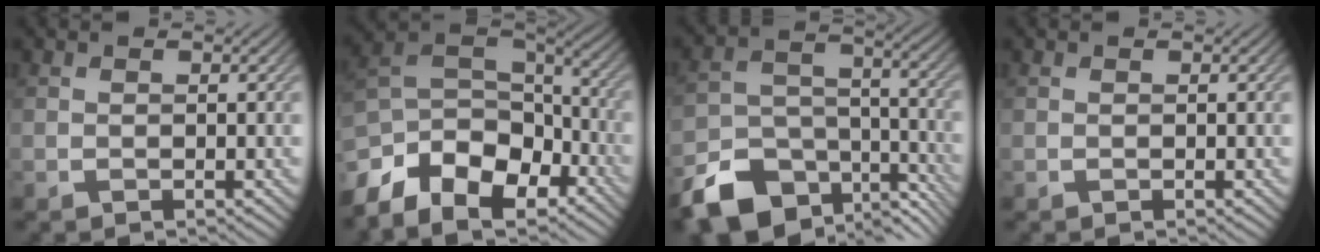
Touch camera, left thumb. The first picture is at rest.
{"total": 13.3, "force": [-7.6, 7.3, 8.0], "torque": [-0.201, -0.032, -0.130]}
{"total": 14.2, "force": [-9.4, 8.2, 6.8], "torque": [-0.155, -0.038, -0.145]}
{"total": 0.0}